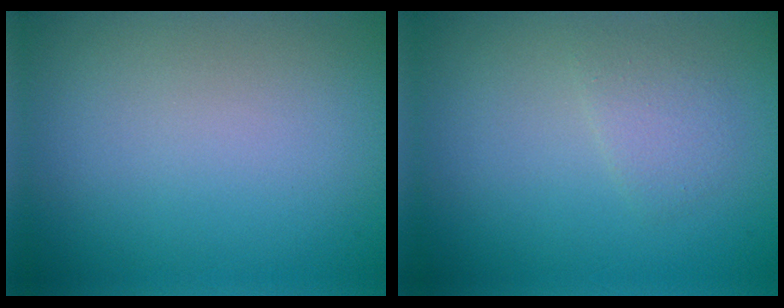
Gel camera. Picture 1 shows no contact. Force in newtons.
{"total": 1.5, "press": 1.5, "slide": 0.0}